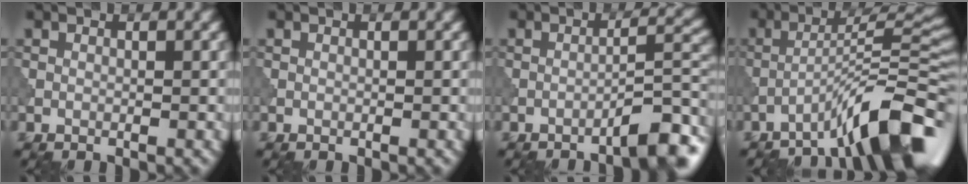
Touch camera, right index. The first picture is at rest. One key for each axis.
{"total": 0.0}
{"total": 4.3, "fx": -2.9, "fy": 0.5, "fz": 3.2, "tx": -0.043, "ty": 0.018, "tz": -0.048}
{"total": 9.6, "fx": -6.0, "fy": 1.4, "fz": 7.3, "tx": -0.100, "ty": 0.022, "tz": -0.103}